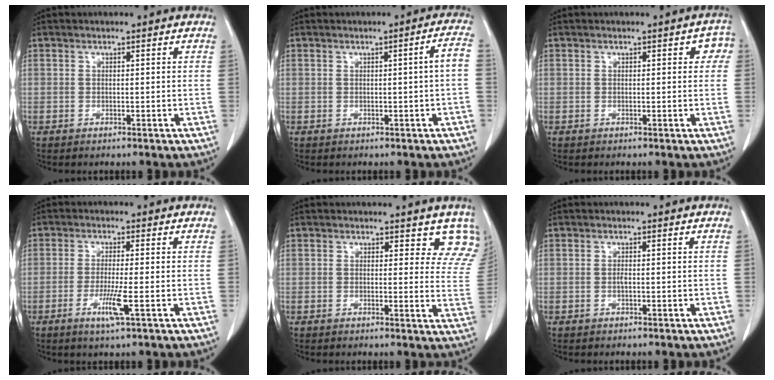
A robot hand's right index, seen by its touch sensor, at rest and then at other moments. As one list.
[{"total": 2.6, "force": [-0.3, -0.2, 2.6], "torque": [-0.031, 0.003, -0.002]}, {"total": 2.7, "force": [0.8, 1.6, 2.1], "torque": [-0.012, 0.014, 0.004]}, {"total": 4.6, "force": [-1.8, -0.3, 4.2], "torque": [-0.085, -0.013, -0.035]}, {"total": 6.8, "force": [5.9, 3.1, 1.5], "torque": [0.018, -0.022, 0.036]}, {"total": 0.6, "force": [-0.1, 0.1, 0.6], "torque": [-0.014, 0.000, -0.003]}]